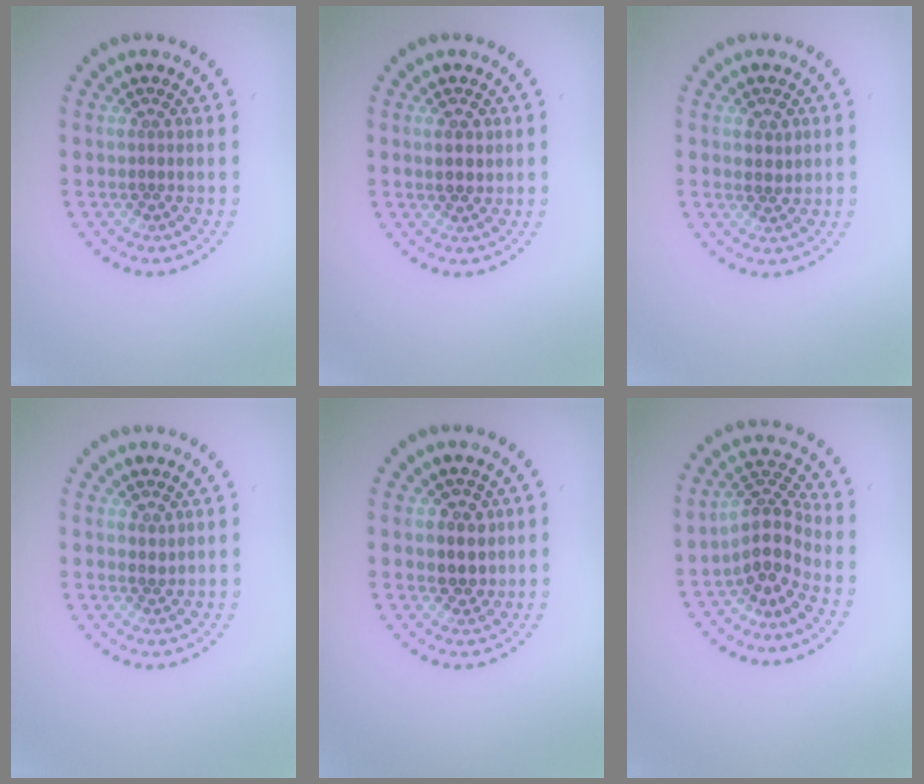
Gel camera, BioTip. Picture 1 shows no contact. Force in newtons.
{"total": 2.0, "press": 1.9, "slide": 0.5}
{"total": 1.1, "press": 1.1, "slide": 0.3}
{"total": 0.6, "press": 0.5, "slide": 0.2}
{"total": 2.8, "press": 2.7, "slide": 0.9}
{"total": 3.8, "press": 2.9, "slide": 2.6}